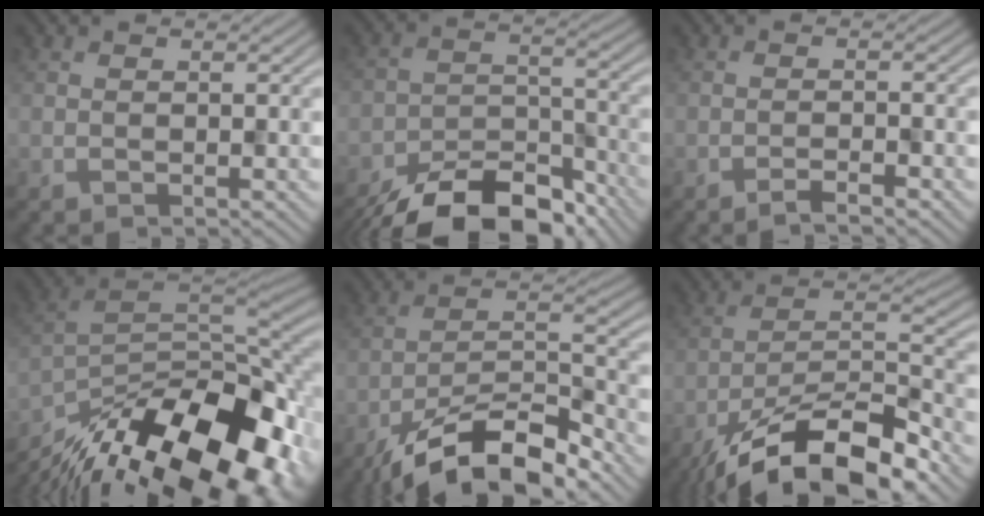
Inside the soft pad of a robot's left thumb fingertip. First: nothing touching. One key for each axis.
{"total": 14.4, "fx": -11.6, "fy": 6.1, "fz": 6.1, "tx": -0.109, "ty": -0.028, "tz": -0.179}
{"total": 2.2, "fx": -1.7, "fy": 0.2, "fz": 1.4, "tx": -0.024, "ty": 0.007, "tz": -0.034}
{"total": 19.5, "fx": -12.8, "fy": 8.0, "fz": 12.4, "tx": -0.229, "ty": -0.027, "tz": -0.202}
{"total": 13.9, "fx": -10.2, "fy": 3.9, "fz": 8.6, "tx": -0.153, "ty": 0.001, "tz": -0.196}
{"total": 15.7, "fx": -11.2, "fy": 4.5, "fz": 10.1, "tx": -0.185, "ty": 0.000, "tz": -0.211}